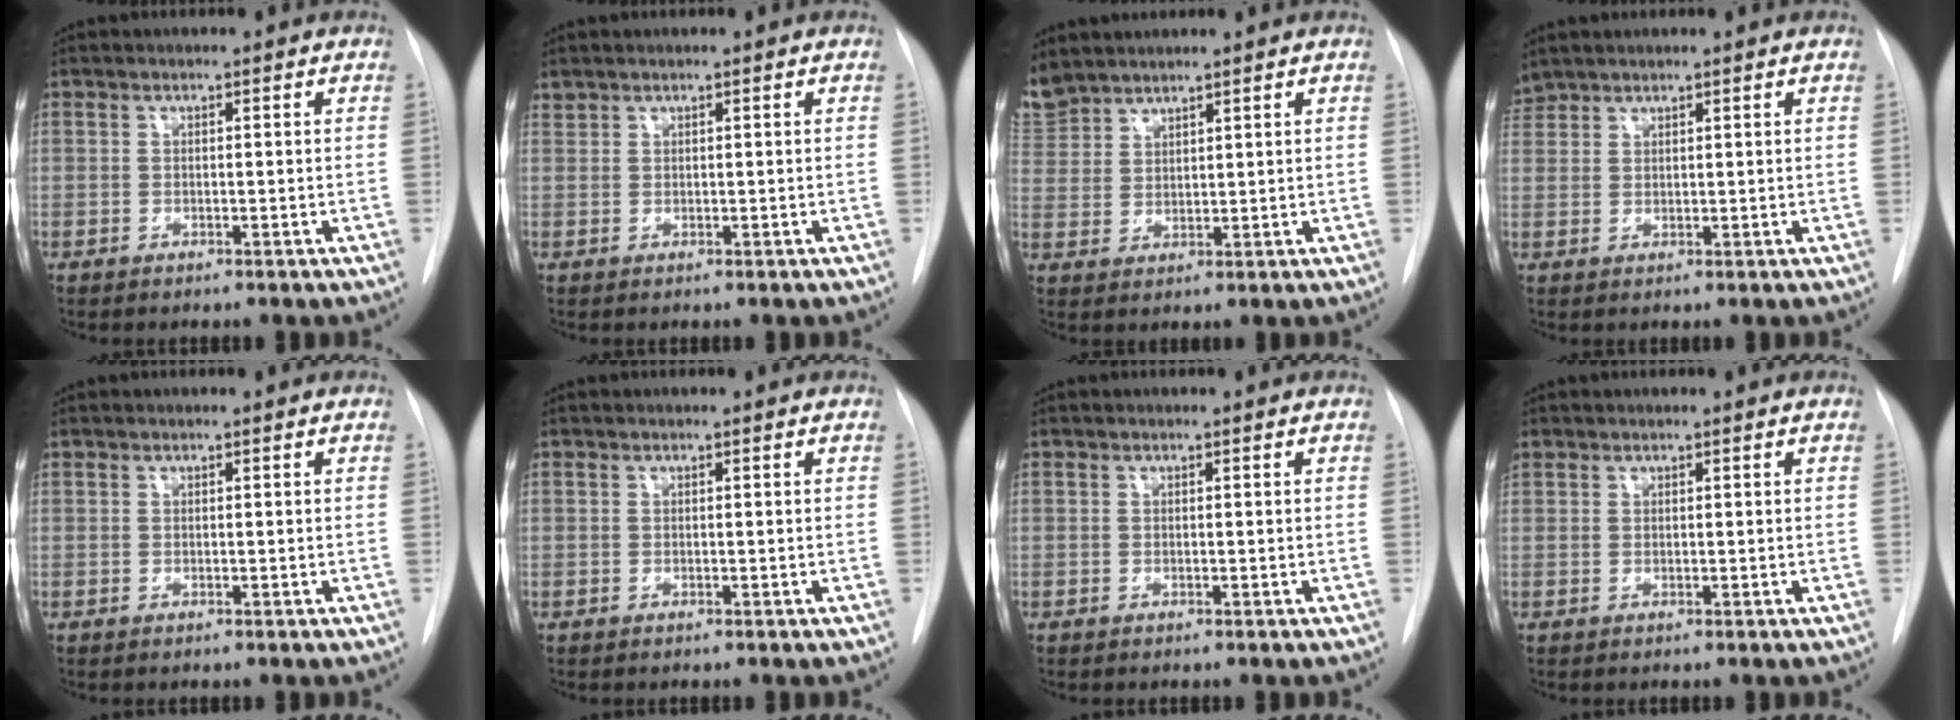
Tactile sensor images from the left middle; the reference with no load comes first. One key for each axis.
{"total": 0.6, "fx": 0.6, "fy": 0.1, "fz": -0.1, "tx": -0.002, "ty": 0.005, "tz": 0.013}
{"total": 7.1, "fx": 6.4, "fy": 2.8, "fz": 1.1, "tx": -0.034, "ty": 0.009, "tz": 0.138}
{"total": 2.8, "fx": 2.7, "fy": 0.8, "fz": 0.1, "tx": -0.004, "ty": 0.017, "tz": 0.054}
{"total": 0.0}
{"total": 0.0}
{"total": 0.0}
{"total": 0.8, "fx": 0.6, "fy": 0.5, "fz": 0.0, "tx": 0.004, "ty": 0.010, "tz": 0.010}